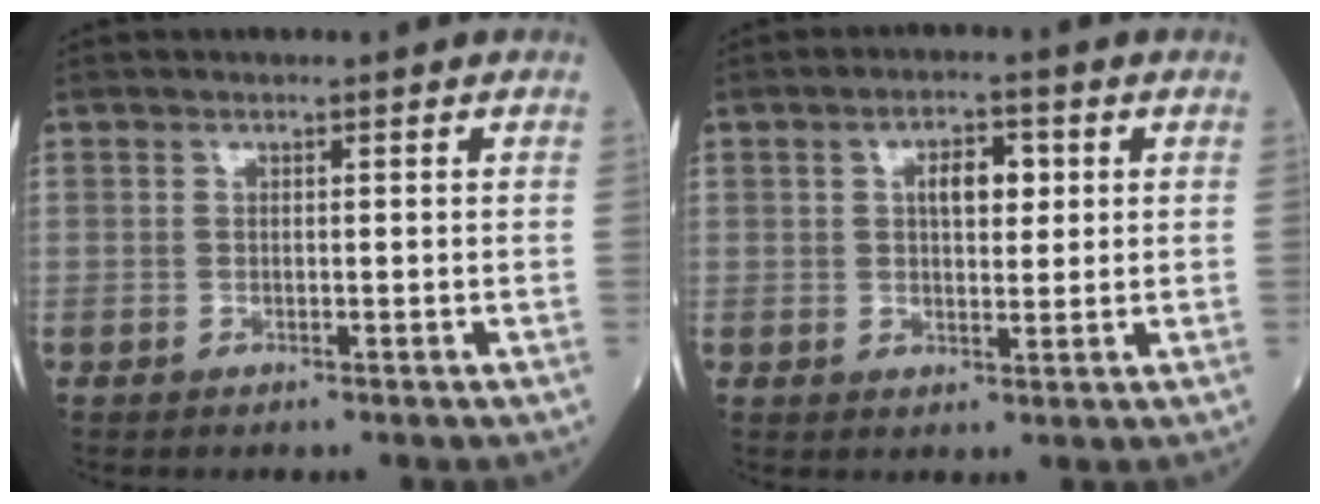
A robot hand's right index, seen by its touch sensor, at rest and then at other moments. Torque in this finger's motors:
{"motor_torque": [0.07, 0.02, 0.06, 0.05]}